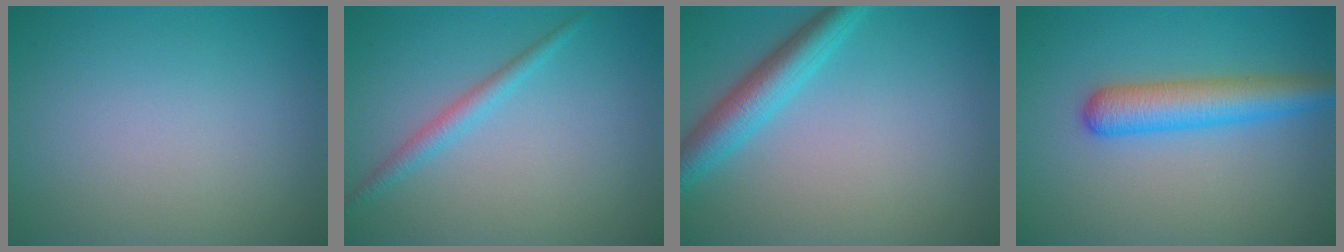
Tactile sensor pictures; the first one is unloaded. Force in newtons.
{"total": 1.8, "press": 1.8, "slide": 0.1}
{"total": 4.1, "press": 4.1, "slide": 0.2}
{"total": 4.7, "press": 4.7, "slide": 0.2}